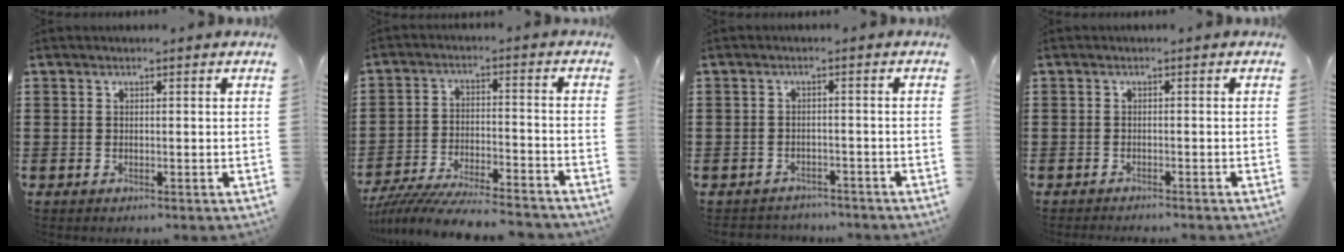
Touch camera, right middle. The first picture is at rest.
{"total": 7.5, "force": [-7.2, 0.2, 2.2], "torque": [-0.046, -0.002, -0.141]}
{"total": 2.0, "force": [-1.9, 0.4, -0.2], "torque": [-0.005, 0.001, -0.045]}
{"total": 0.8, "force": [-0.8, -0.1, 0.0], "torque": [-0.003, -0.002, -0.016]}